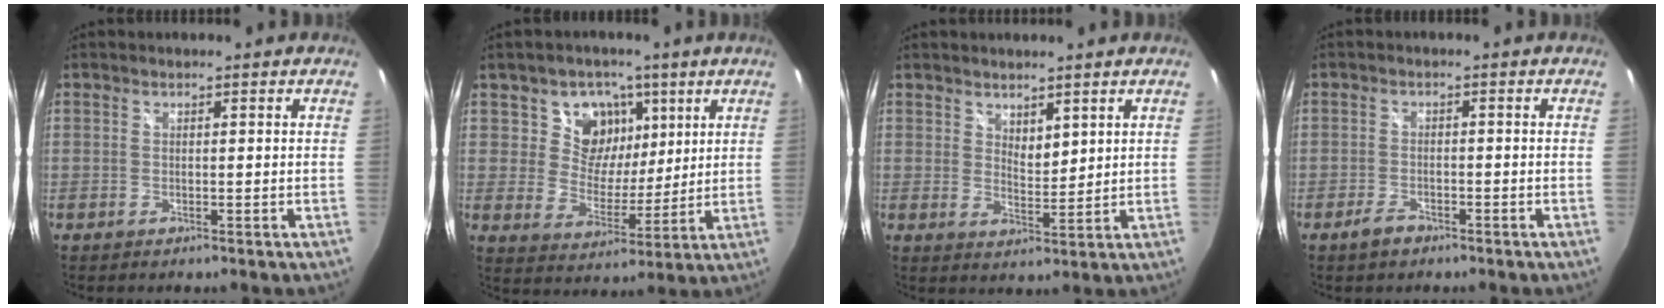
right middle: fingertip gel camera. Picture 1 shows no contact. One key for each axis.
{"total": 9.7, "fx": 4.5, "fy": 8.0, "fz": 3.2, "tx": -0.058, "ty": -0.007, "tz": 0.075}
{"total": 3.4, "fx": 2.6, "fy": 1.4, "fz": 1.6, "tx": -0.019, "ty": -0.003, "tz": 0.046}
{"total": 2.8, "fx": -2.2, "fy": 1.3, "fz": 1.3, "tx": -0.032, "ty": 0.000, "tz": -0.038}